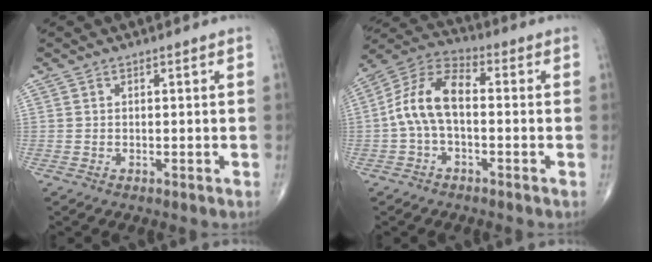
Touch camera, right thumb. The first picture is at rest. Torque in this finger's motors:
{"motor_torque": [0.01, 0.27, 0.34, 0.01, 0.15]}